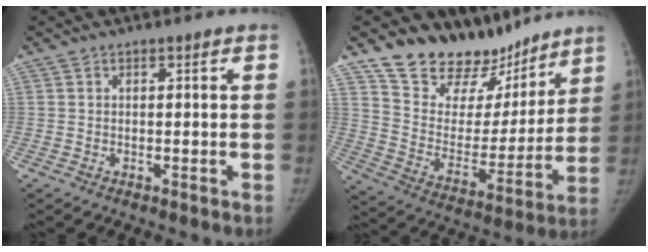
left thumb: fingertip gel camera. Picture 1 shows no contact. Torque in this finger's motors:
{"motor_torque": [0.12, 0.13, 0.60, -0.16, -0.04]}